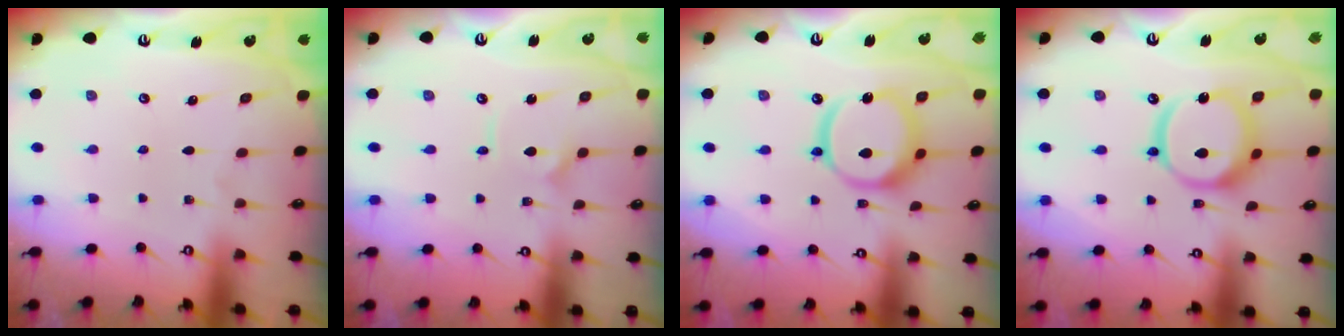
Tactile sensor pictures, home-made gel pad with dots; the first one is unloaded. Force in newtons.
{"total": 3.0, "press": 3.0, "slide": 0.4}
{"total": 14.8, "press": 14.7, "slide": 1.9}
{"total": 14.8, "press": 14.7, "slide": 1.9}